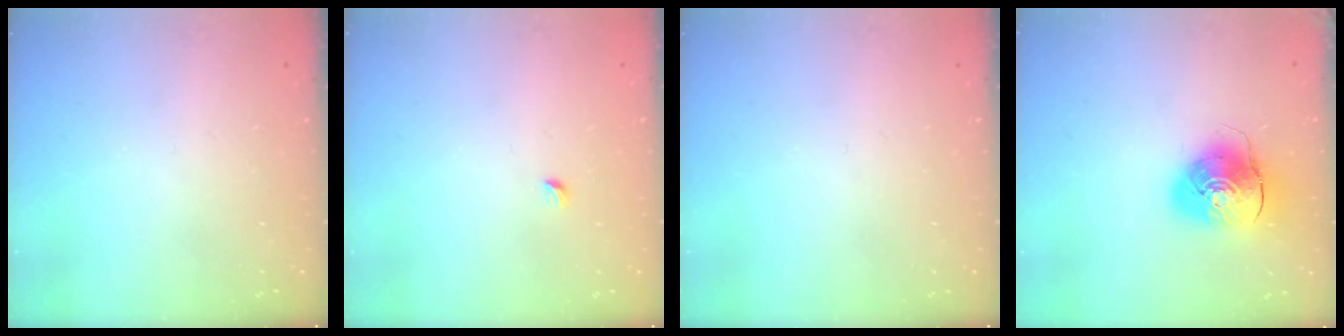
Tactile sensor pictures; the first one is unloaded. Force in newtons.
{"total": 2.7, "press": 2.6, "slide": 0.6}
{"total": 0.0}
{"total": 10.8, "press": 10.6, "slide": 1.9}